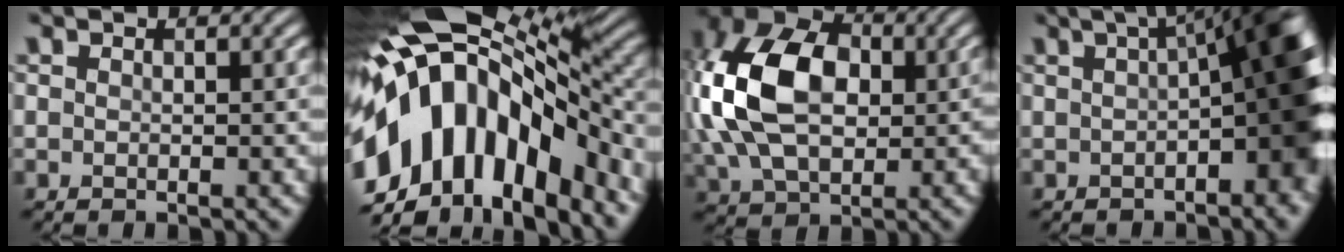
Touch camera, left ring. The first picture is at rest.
{"total": 16.8, "force": [-2.5, 10.3, 13.0], "torque": [-0.253, 0.006, -0.065]}
{"total": 13.0, "force": [0.9, 9.1, 9.2], "torque": [-0.202, 0.000, 0.006]}
{"total": 9.9, "force": [1.5, 3.1, 9.2], "torque": [-0.095, 0.020, 0.012]}